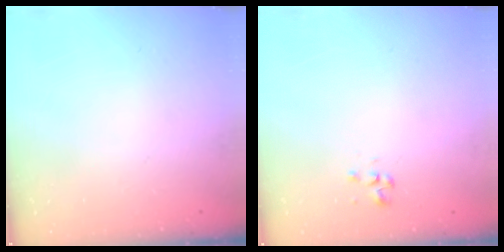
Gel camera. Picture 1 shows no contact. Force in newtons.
{"total": 1.7, "press": 1.6, "slide": 0.6}